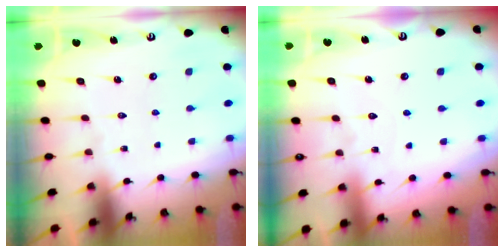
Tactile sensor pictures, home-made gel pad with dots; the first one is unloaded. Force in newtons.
{"total": 5.6, "press": 5.6, "slide": 0.1}